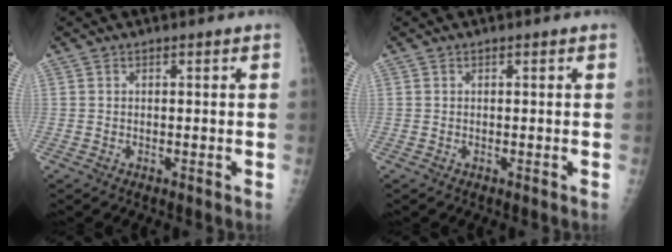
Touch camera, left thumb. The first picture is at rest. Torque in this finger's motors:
{"motor_torque": [0.00, 0.00, -0.02, -0.01, 0.00]}